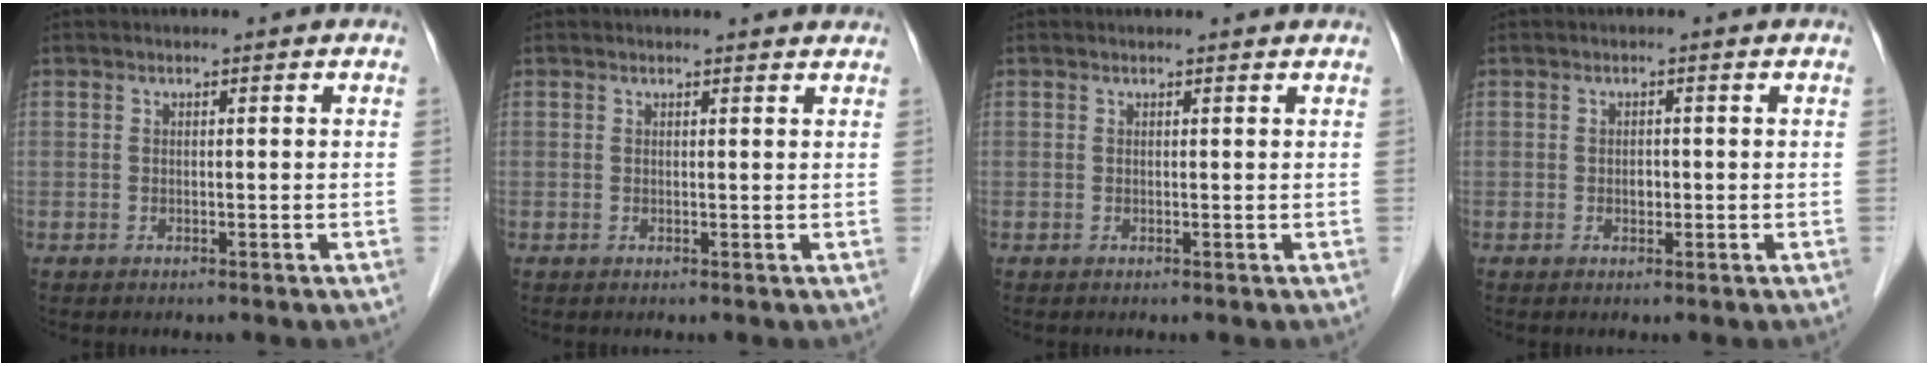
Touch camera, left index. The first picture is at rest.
{"total": 2.8, "force": [2.8, 0.4, 0.3], "torque": [-0.010, 0.002, 0.021]}
{"total": 1.3, "force": [1.3, 0.0, 0.1], "torque": [-0.012, 0.003, 0.010]}
{"total": 1.0, "force": [-0.2, 0.7, 0.7], "torque": [-0.013, 0.001, -0.002]}